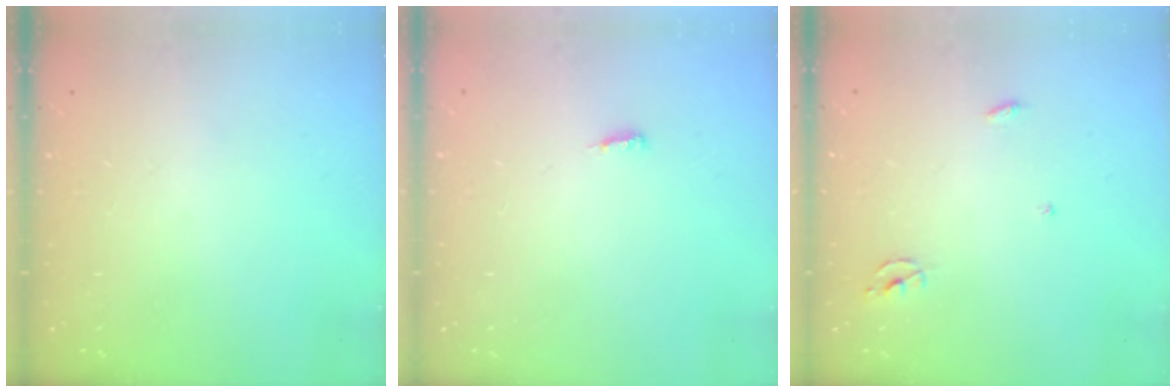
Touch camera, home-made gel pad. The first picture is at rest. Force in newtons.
{"total": 4.3, "press": 4.1, "slide": 1.3}
{"total": 2.3, "press": 2.3, "slide": 0.1}